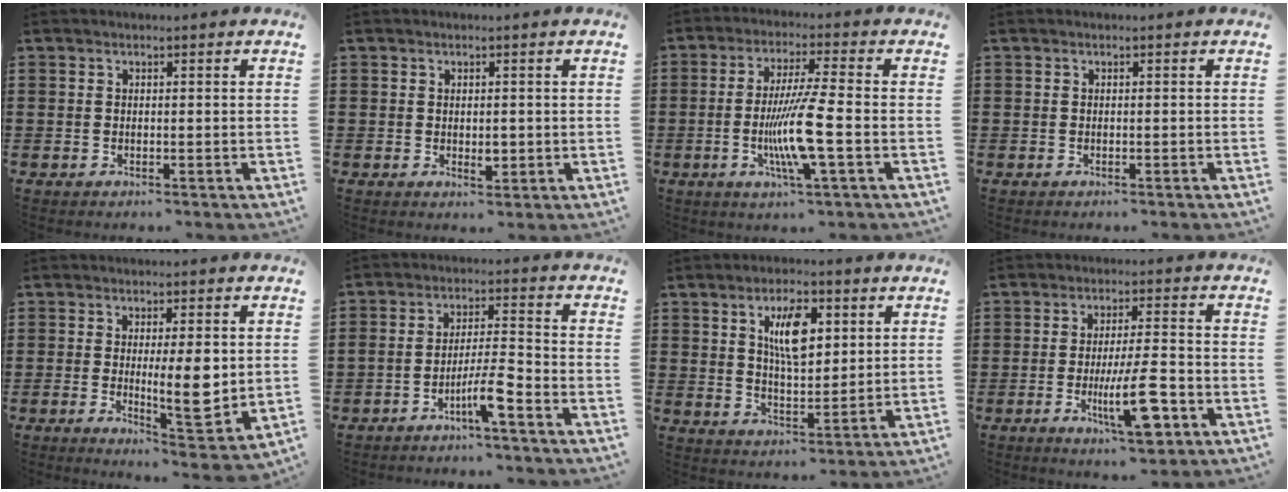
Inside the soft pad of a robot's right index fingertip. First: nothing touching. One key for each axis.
{"total": 2.0, "fx": -0.1, "fy": 1.0, "fz": 1.8, "tx": -0.024, "ty": -0.002, "tz": -0.003}
{"total": 9.3, "fx": -2.3, "fy": 0.2, "fz": 9.0, "tx": -0.179, "ty": -0.020, "tz": -0.049}
{"total": 0.0}
{"total": 7.6, "fx": 0.4, "fy": 2.0, "fz": 7.3, "tx": -0.108, "ty": -0.014, "tz": 0.007}
{"total": 6.3, "fx": -3.8, "fy": 0.5, "fz": 4.9, "tx": -0.094, "ty": -0.004, "tz": -0.071}
{"total": 7.6, "fx": 2.8, "fy": 3.2, "fz": 6.3, "tx": -0.117, "ty": 0.003, "tz": 0.045}
{"total": 10.4, "fx": -3.7, "fy": 2.2, "fz": 9.5, "tx": -0.174, "ty": -0.007, "tz": -0.063}